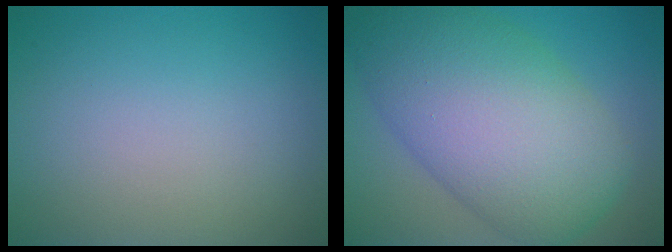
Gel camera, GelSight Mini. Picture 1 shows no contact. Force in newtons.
{"total": 12.7, "press": 12.7, "slide": 0.4}